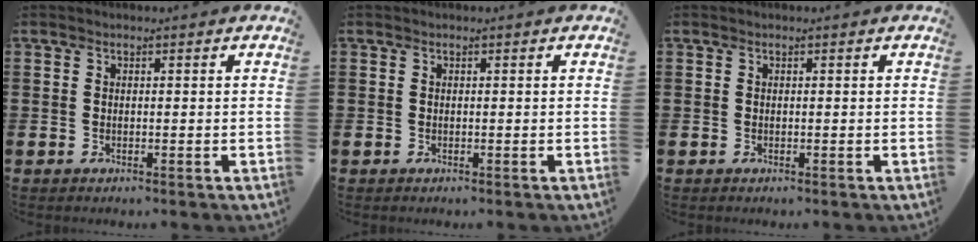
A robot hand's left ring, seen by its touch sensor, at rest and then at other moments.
{"total": 0.0}
{"total": 0.0}